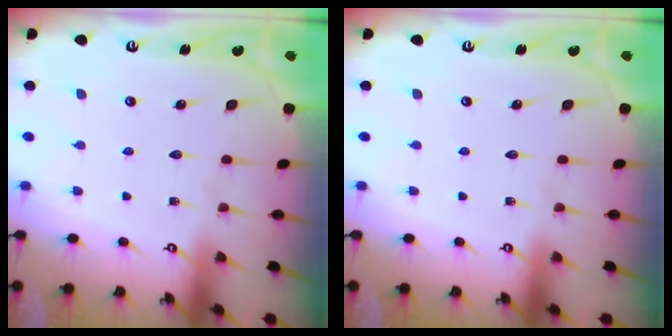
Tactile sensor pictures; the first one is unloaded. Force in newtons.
{"total": 0.0}